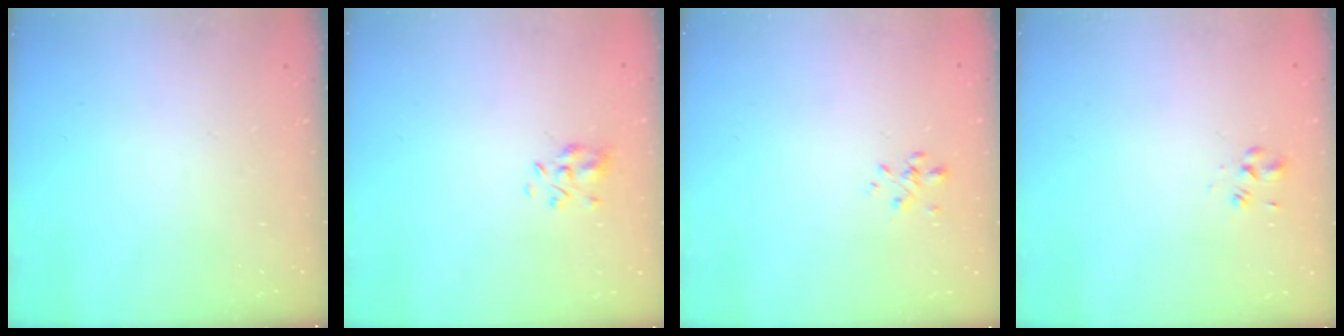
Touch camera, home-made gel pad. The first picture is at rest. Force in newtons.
{"total": 3.6, "press": 3.4, "slide": 1.2}
{"total": 0.0}
{"total": 2.6, "press": 2.4, "slide": 1.0}